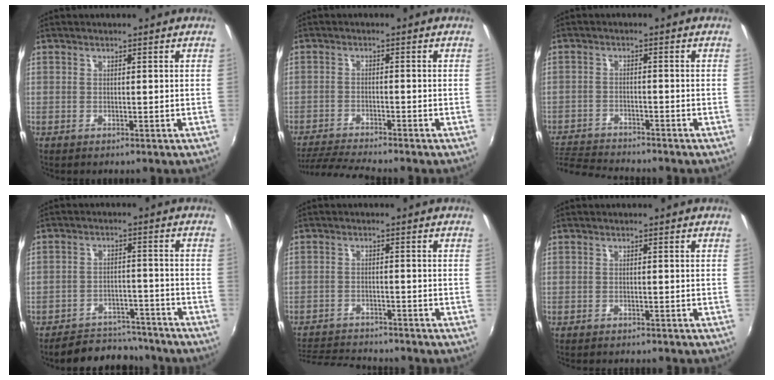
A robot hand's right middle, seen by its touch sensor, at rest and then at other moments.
{"total": 7.3, "force": [-6.9, -0.6, 2.4], "torque": [-0.069, -0.018, -0.125]}
{"total": 8.4, "force": [-8.0, 1.2, 2.1], "torque": [-0.067, -0.015, -0.142]}
{"total": 11.5, "force": [-10.4, 4.2, 2.7], "torque": [-0.068, 0.022, -0.135]}
{"total": 9.7, "force": [-9.1, 2.0, 2.6], "torque": [-0.077, -0.002, -0.149]}
{"total": 3.0, "force": [-2.8, 0.6, 1.0], "torque": [-0.026, -0.013, -0.042]}